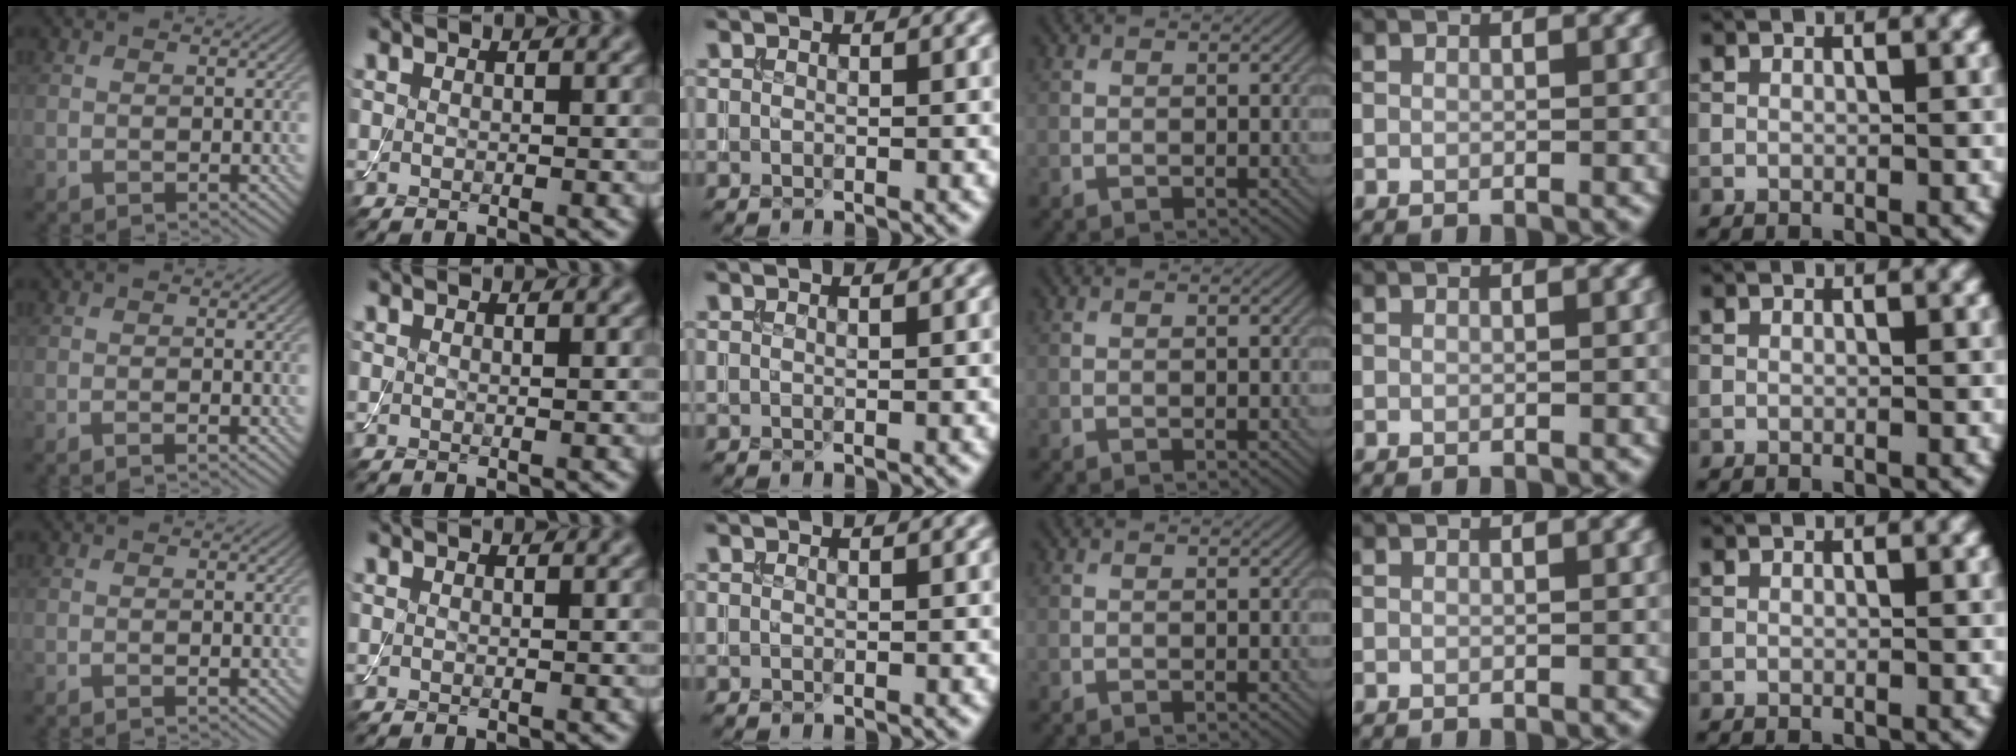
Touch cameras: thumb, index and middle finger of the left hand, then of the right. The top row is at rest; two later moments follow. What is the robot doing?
{"motion": "assemble", "object": "toy tower of hanoi"}